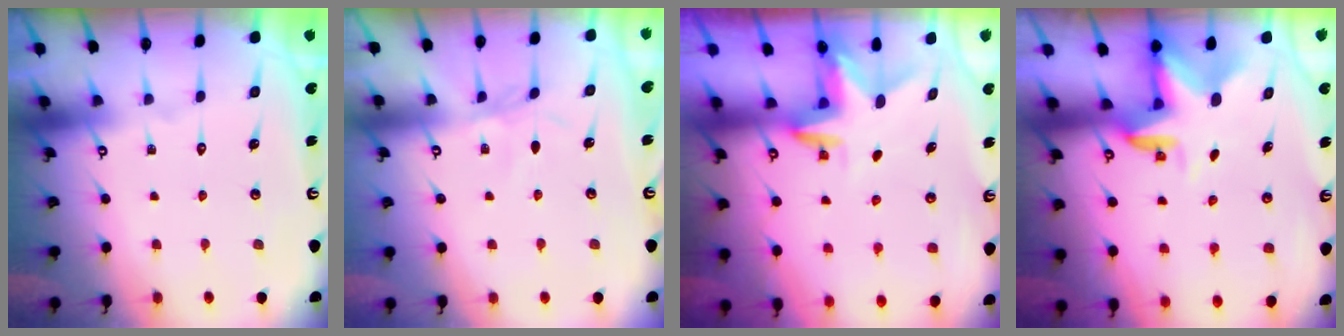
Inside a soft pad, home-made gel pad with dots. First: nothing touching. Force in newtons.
{"total": 1.7, "press": 1.6, "slide": 0.3}
{"total": 3.1, "press": 3.1, "slide": 0.2}
{"total": 3.0, "press": 3.0, "slide": 0.4}